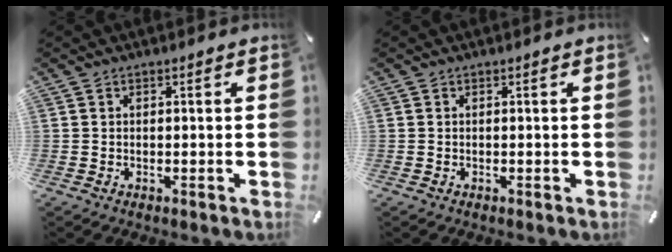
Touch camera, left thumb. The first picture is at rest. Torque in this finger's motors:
{"motor_torque": [0.00, 0.00, -0.01, 0.01, 0.00]}